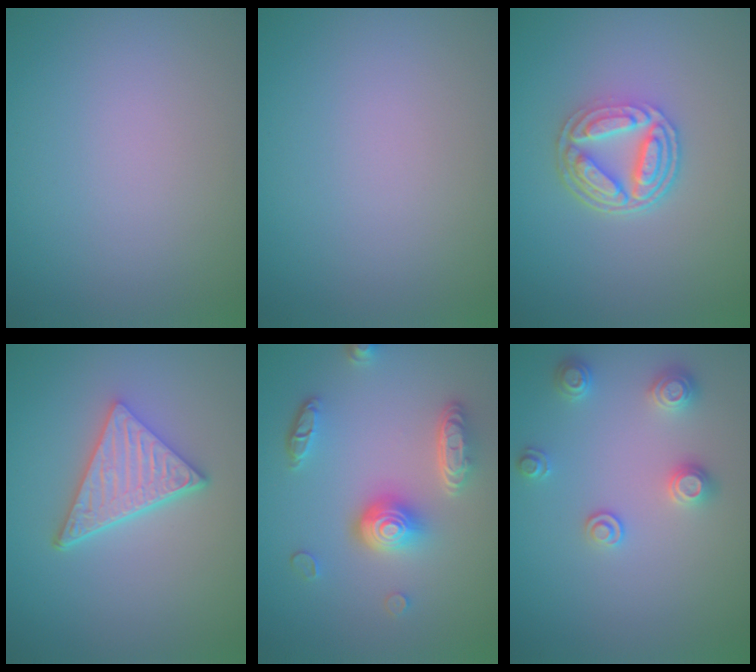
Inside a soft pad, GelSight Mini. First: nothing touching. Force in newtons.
{"total": 0.0}
{"total": 5.1, "press": 3.7, "slide": 3.4}
{"total": 4.9, "press": 3.7, "slide": 3.3}
{"total": 4.9, "press": 3.8, "slide": 3.2}
{"total": 2.5, "press": 2.5, "slide": 0.3}